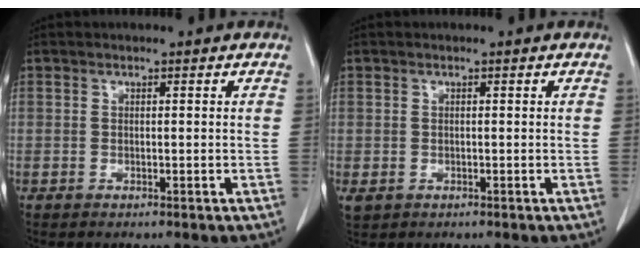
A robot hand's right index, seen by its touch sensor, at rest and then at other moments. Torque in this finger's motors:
{"motor_torque": [-0.21, 0.10, -0.58, -0.21]}